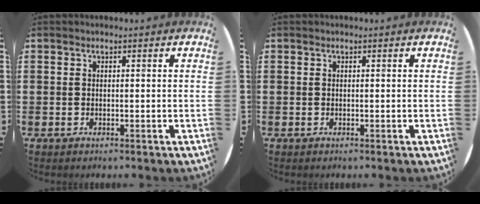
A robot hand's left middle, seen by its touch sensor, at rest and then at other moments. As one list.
[{"total": 0.0}]